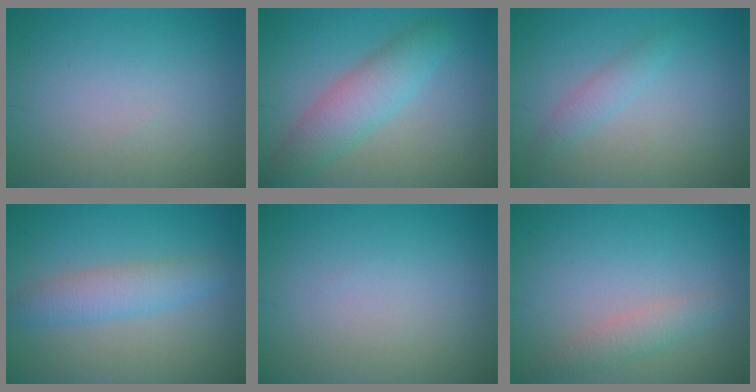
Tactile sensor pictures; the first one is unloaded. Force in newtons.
{"total": 4.5, "press": 4.5, "slide": 0.2}
{"total": 1.5, "press": 1.5, "slide": 0.1}
{"total": 3.3, "press": 3.3, "slide": 0.1}
{"total": 0.0}
{"total": 2.0, "press": 2.0, "slide": 0.1}